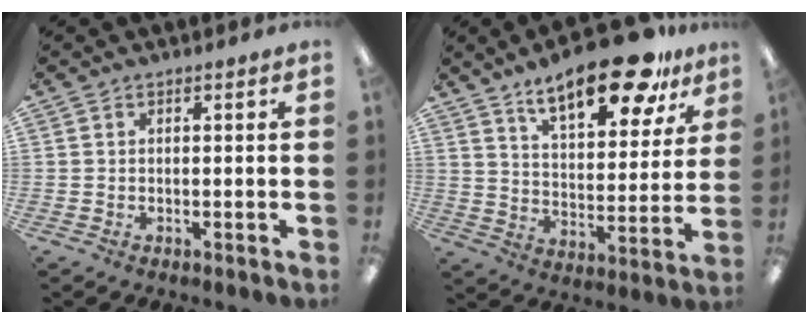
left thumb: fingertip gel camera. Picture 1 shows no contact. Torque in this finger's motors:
{"motor_torque": [0.24, 0.85, 1.70, -1.05, 0.16]}